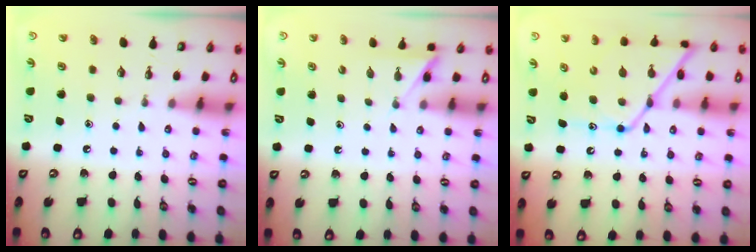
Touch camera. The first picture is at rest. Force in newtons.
{"total": 3.6, "press": 3.6, "slide": 0.4}
{"total": 14.7, "press": 14.7, "slide": 0.7}